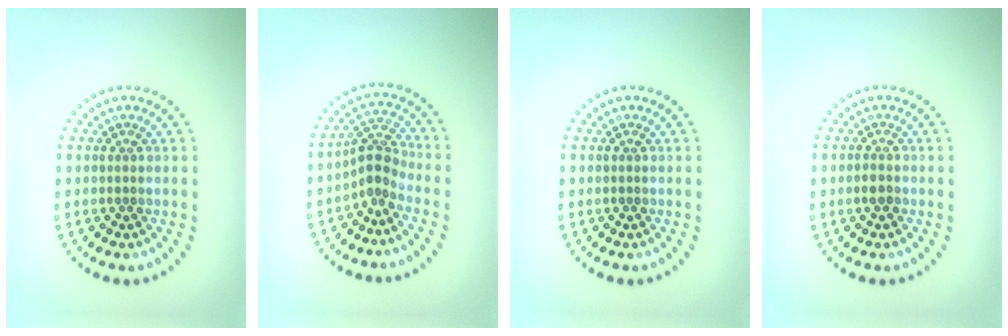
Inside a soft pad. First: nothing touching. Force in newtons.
{"total": 2.5, "press": 1.8, "slide": 1.8}
{"total": 0.0}
{"total": 1.1, "press": 1.0, "slide": 0.4}